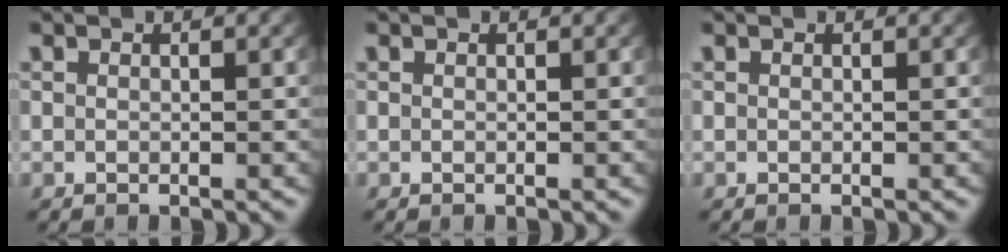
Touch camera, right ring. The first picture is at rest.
{"total": 0.0}
{"total": 0.0}